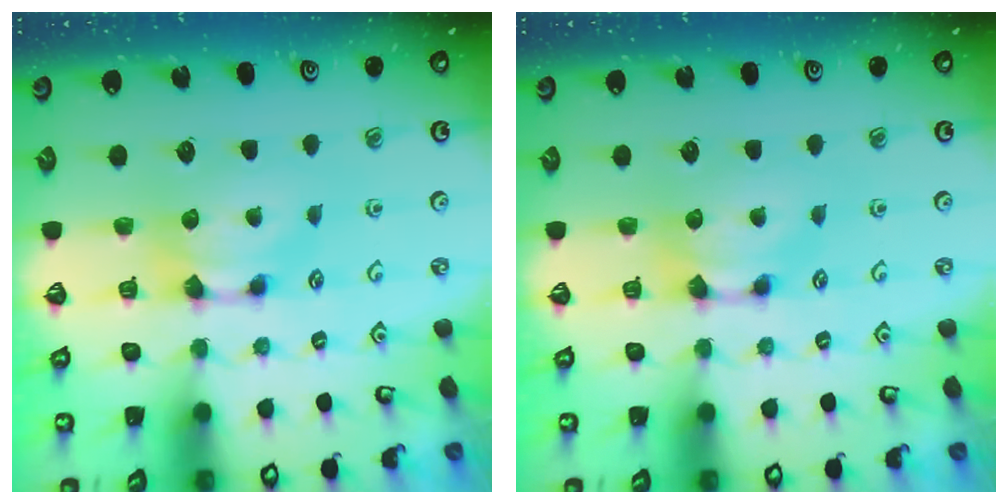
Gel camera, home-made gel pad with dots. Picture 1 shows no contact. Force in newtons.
{"total": 0.0}